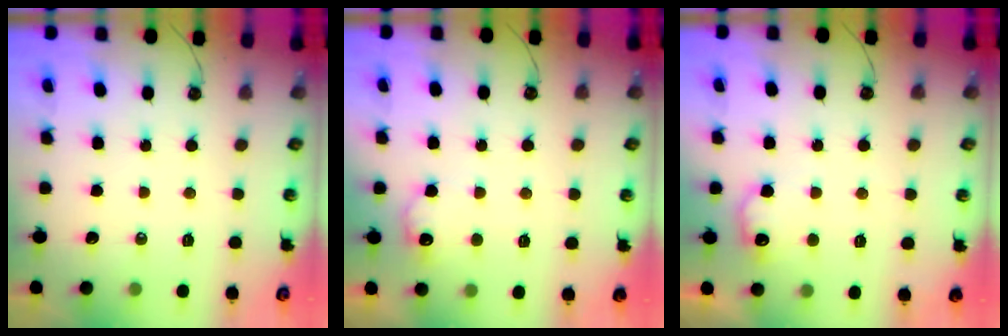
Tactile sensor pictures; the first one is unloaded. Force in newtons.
{"total": 8.6, "press": 8.6, "slide": 0.4}
{"total": 9.3, "press": 9.3, "slide": 0.4}